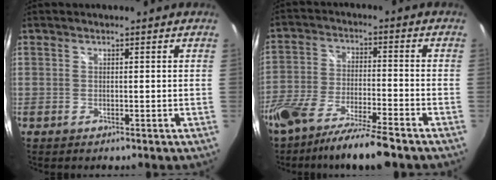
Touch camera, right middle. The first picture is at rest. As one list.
[{"total": 12.8, "force": [-10.0, 1.8, 7.7], "torque": [-0.160, -0.030, -0.181]}]